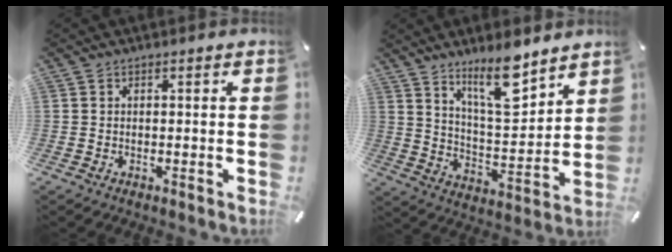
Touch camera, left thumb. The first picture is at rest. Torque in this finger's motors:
{"motor_torque": [2.17, 1.26, 1.27, -1.50, 0.47]}